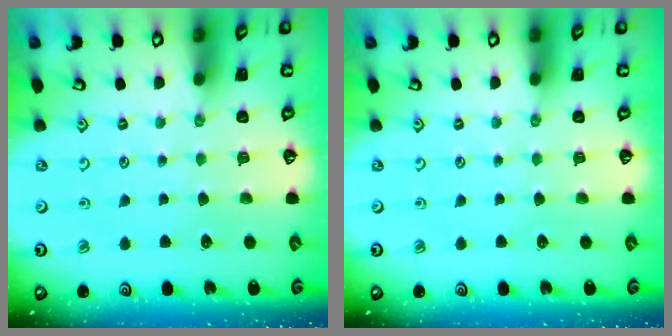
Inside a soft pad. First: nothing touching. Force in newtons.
{"total": 0.0}